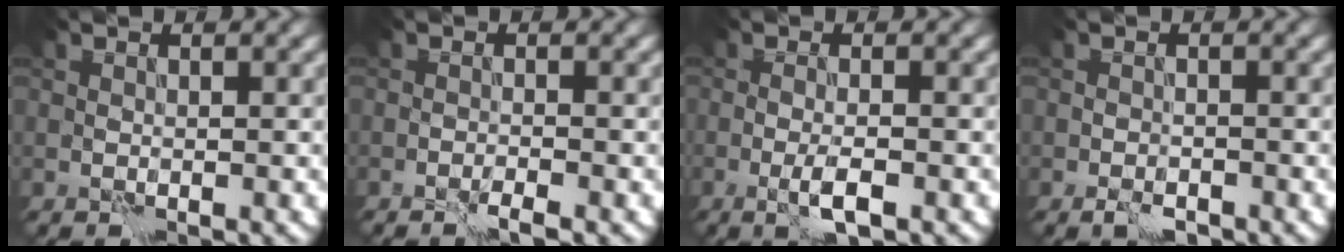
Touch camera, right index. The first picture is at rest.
{"total": 1.1, "force": [-1.0, -0.2, 0.5], "torque": [-0.006, 0.000, -0.020]}
{"total": 2.0, "force": [-1.0, 0.2, 1.8], "torque": [-0.035, 0.000, -0.021]}
{"total": 1.4, "force": [-1.1, 0.6, 0.7], "torque": [-0.009, 0.000, -0.020]}